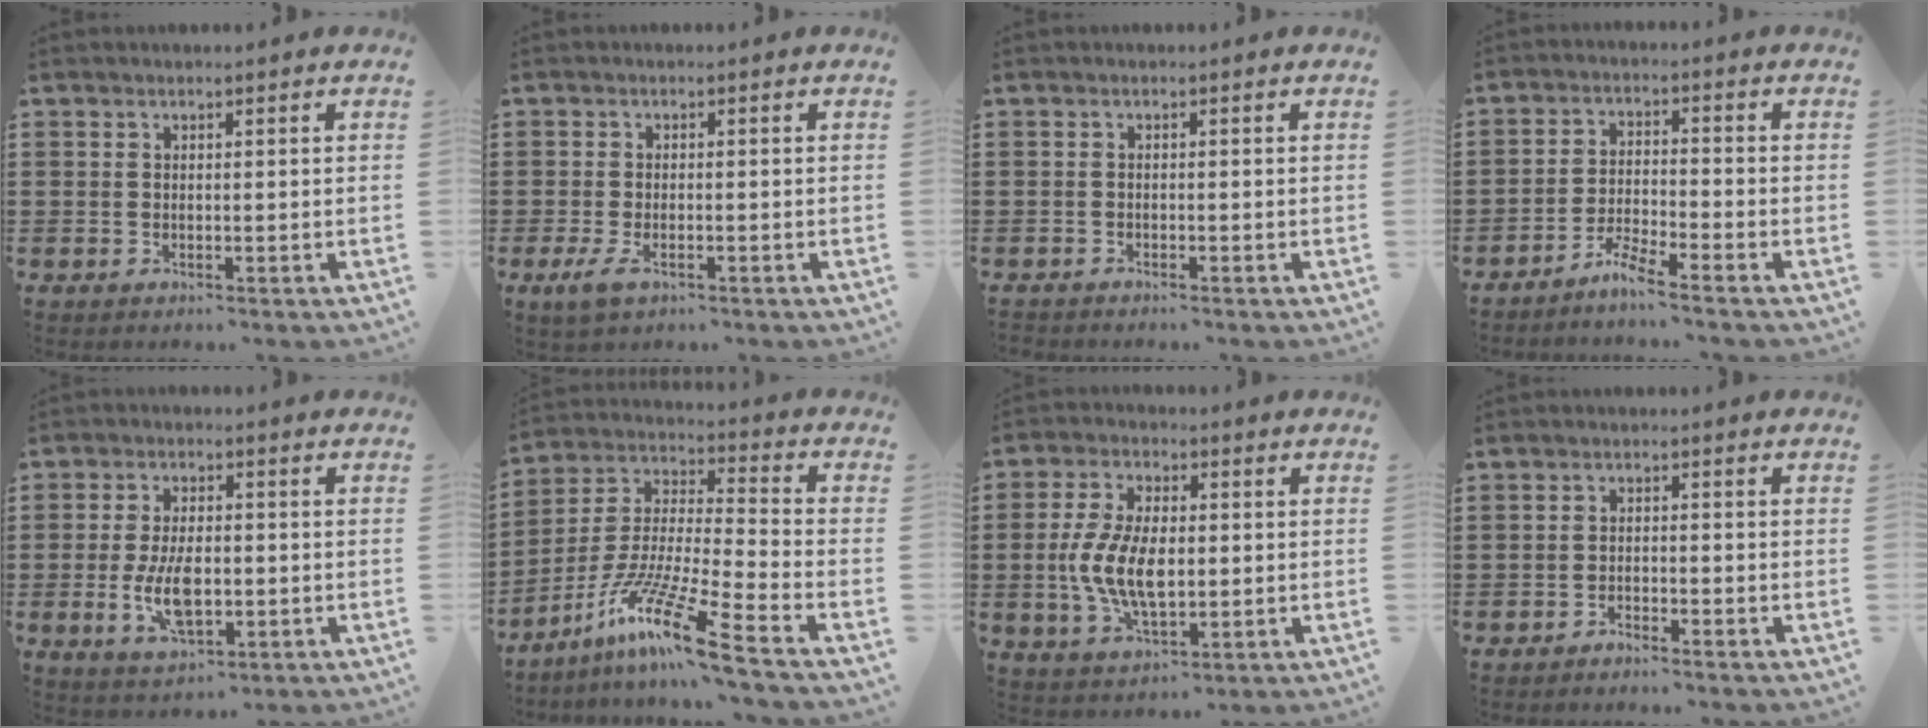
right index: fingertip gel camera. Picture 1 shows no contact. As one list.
[{"total": 2.4, "force": [-1.0, 1.0, 1.9], "torque": [-0.047, -0.006, -0.023]}, {"total": 0.9, "force": [-0.9, -0.1, -0.1], "torque": [0.000, 0.000, -0.018]}, {"total": 3.8, "force": [-3.5, -0.6, 1.2], "torque": [-0.038, -0.005, -0.075]}, {"total": 7.6, "force": [-1.3, 4.0, 6.3], "torque": [-0.127, -0.003, -0.026]}, {"total": 13.4, "force": [-9.9, -0.6, 8.9], "torque": [-0.189, -0.008, -0.197]}, {"total": 9.1, "force": [-0.5, 4.5, 7.9], "torque": [-0.176, 0.001, -0.013]}, {"total": 1.5, "force": [-1.5, -0.2, 0.0], "torque": [-0.003, 0.002, -0.031]}]